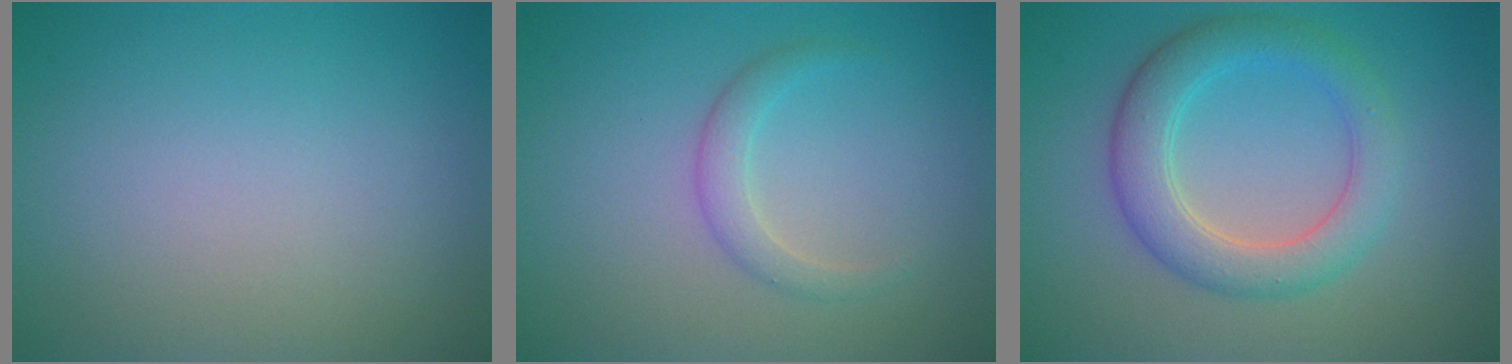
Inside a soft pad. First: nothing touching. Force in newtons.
{"total": 1.7, "press": 1.7, "slide": 0.0}
{"total": 4.7, "press": 4.7, "slide": 0.2}